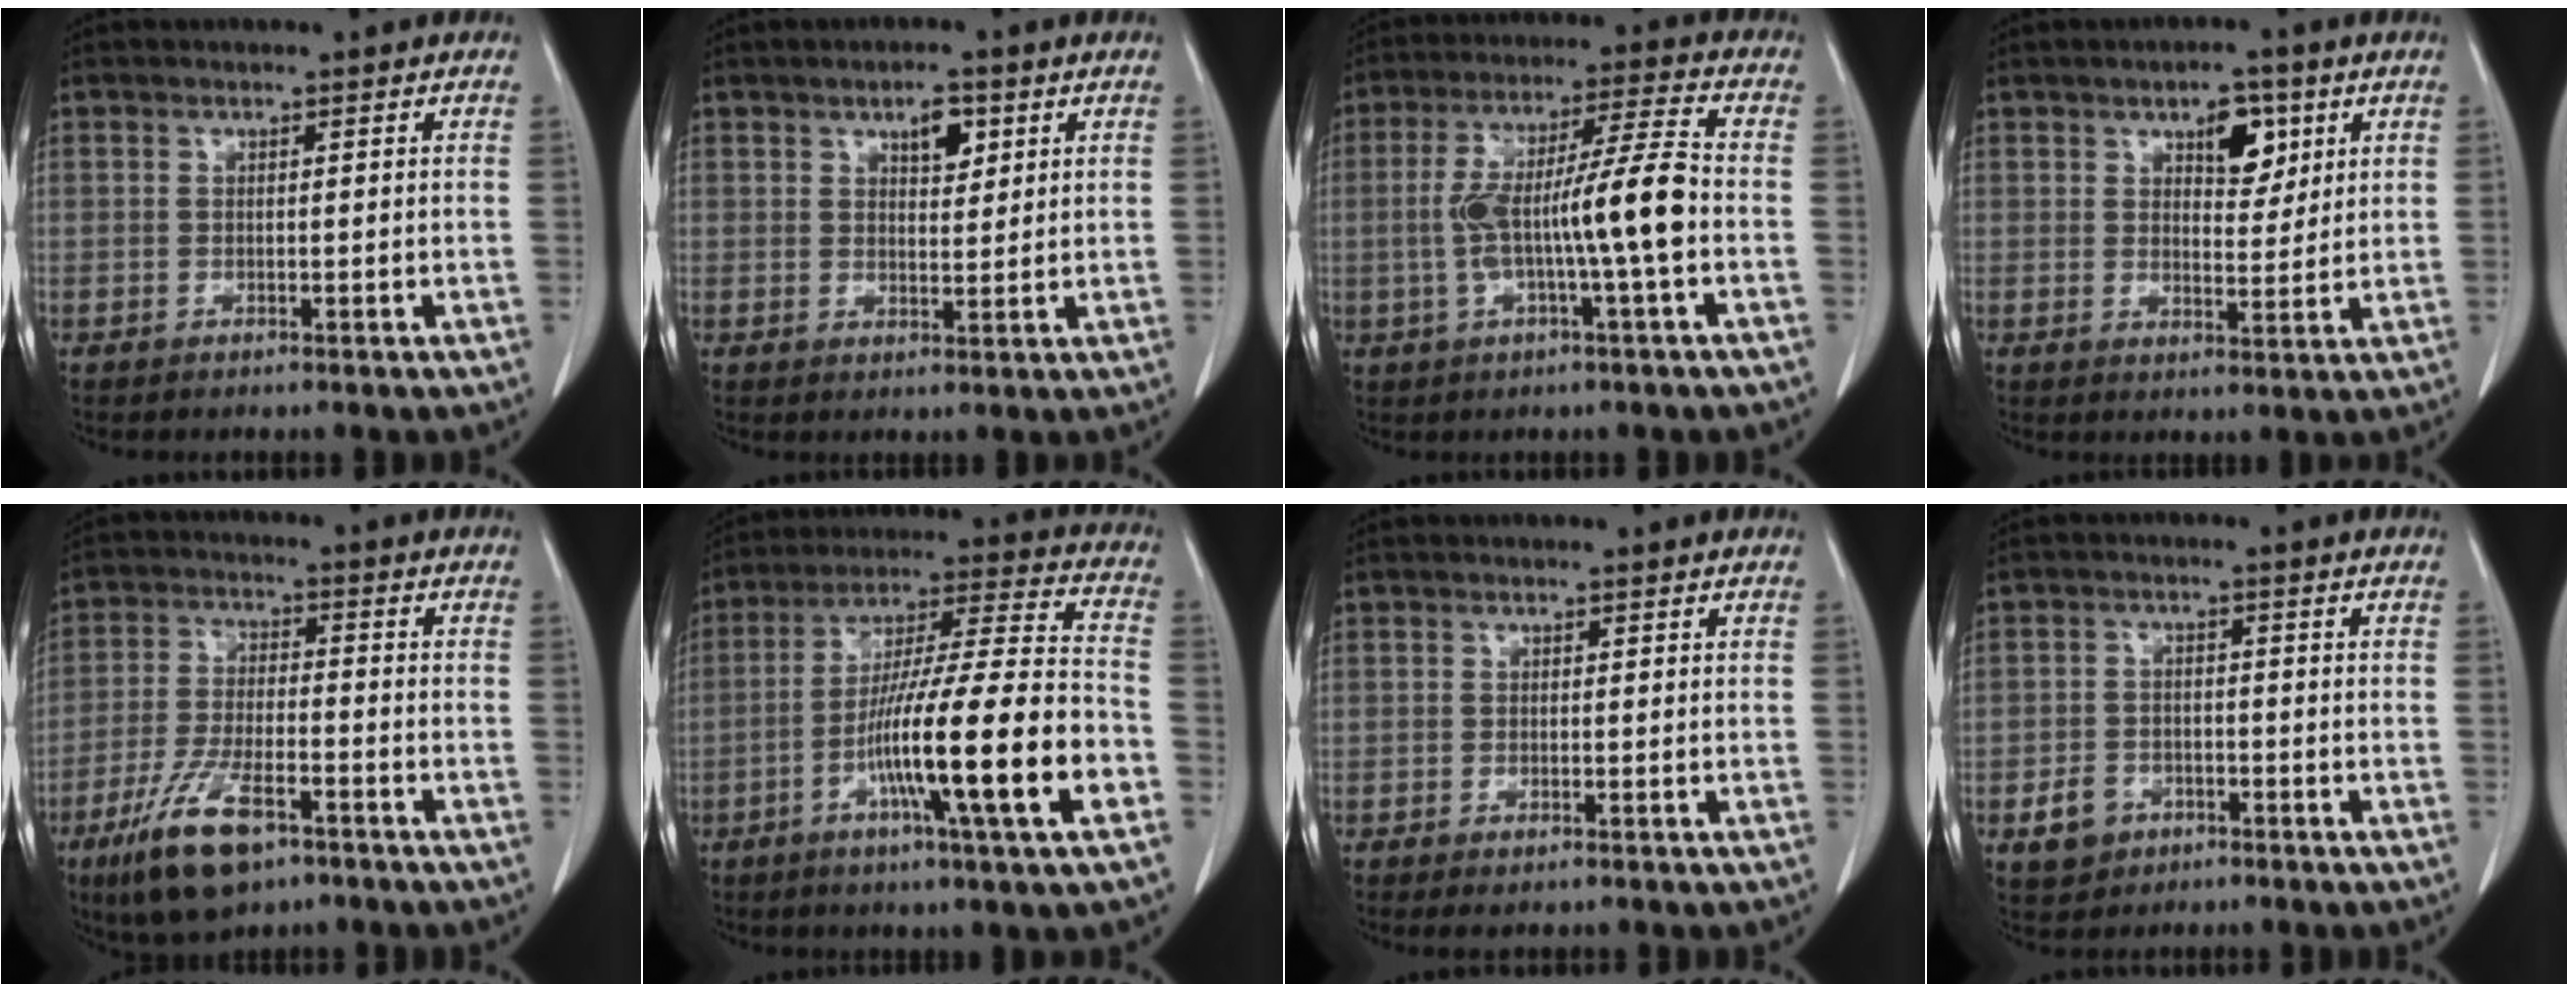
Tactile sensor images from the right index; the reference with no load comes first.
{"total": 3.9, "force": [2.0, 1.7, 2.9], "torque": [-0.043, -0.001, 0.032]}
{"total": 12.0, "force": [-1.7, 0.2, 11.9], "torque": [-0.224, 0.018, -0.034]}
{"total": 5.7, "force": [2.8, 2.8, 4.1], "torque": [-0.058, 0.003, 0.044]}
{"total": 11.6, "force": [-7.1, 3.7, 8.5], "torque": [-0.175, -0.015, -0.124]}
{"total": 19.8, "force": [-6.9, 0.1, 18.6], "torque": [-0.305, -0.011, -0.119]}
{"total": 2.1, "force": [-1.5, 0.7, 1.4], "torque": [-0.021, -0.004, -0.018]}
{"total": 4.7, "force": [-2.5, 3.6, 1.6], "torque": [-0.032, 0.006, -0.036]}